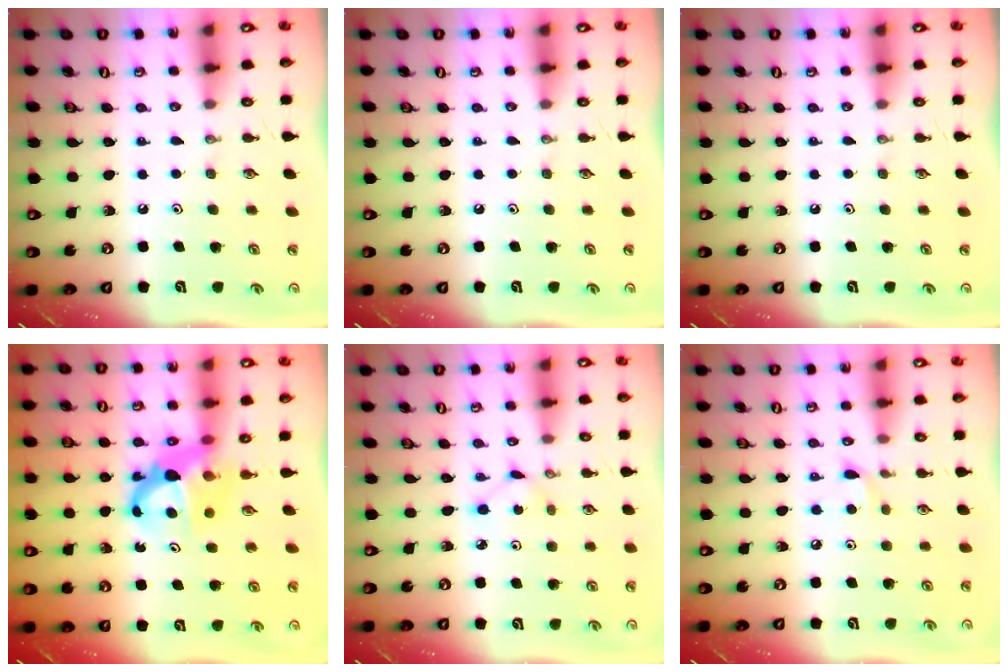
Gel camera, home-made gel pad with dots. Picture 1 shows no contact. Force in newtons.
{"total": 0.0}
{"total": 0.0}
{"total": 6.6, "press": 6.6, "slide": 0.5}
{"total": 2.8, "press": 2.8, "slide": 0.1}
{"total": 5.7, "press": 5.7, "slide": 0.7}